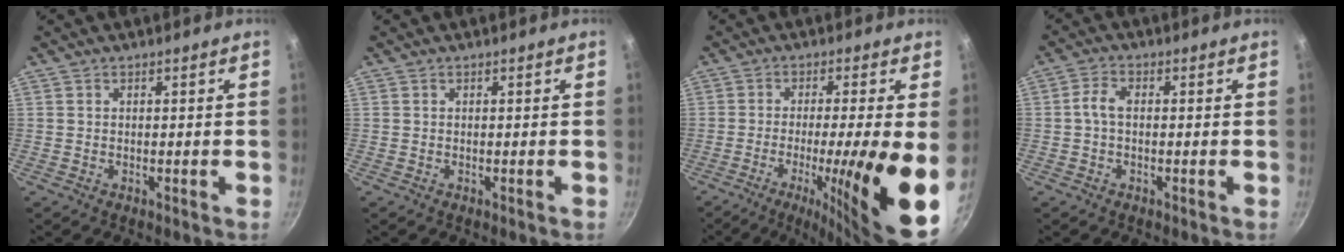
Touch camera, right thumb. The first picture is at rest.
{"total": 0.0}
{"total": 17.5, "force": [-3.5, 2.0, 17.0], "torque": [-0.246, -0.008, -0.049]}
{"total": 3.2, "force": [-0.1, 1.9, 2.6], "torque": [-0.054, 0.015, -0.008]}